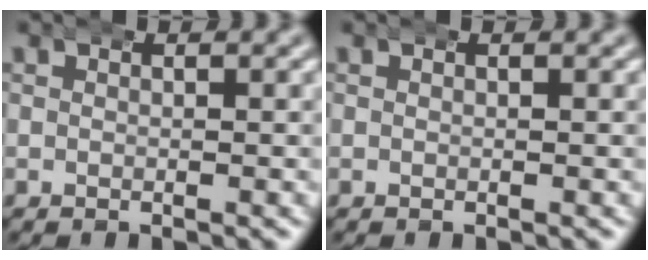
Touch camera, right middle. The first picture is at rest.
{"total": 0.0}